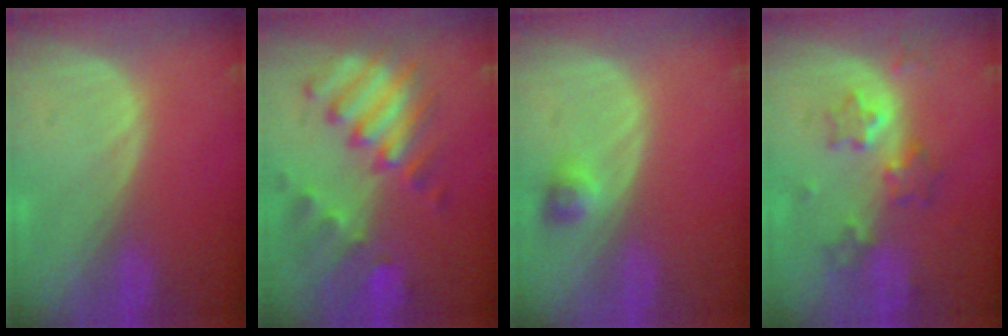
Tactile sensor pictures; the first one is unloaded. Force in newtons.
{"total": 10.1, "press": 8.9, "slide": 4.8}
{"total": 2.3, "press": 2.2, "slide": 0.7}
{"total": 6.0, "press": 5.8, "slide": 1.7}